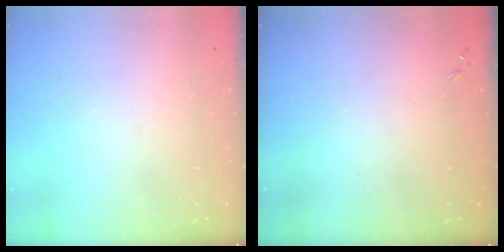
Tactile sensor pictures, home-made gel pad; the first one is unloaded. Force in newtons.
{"total": 0.0}